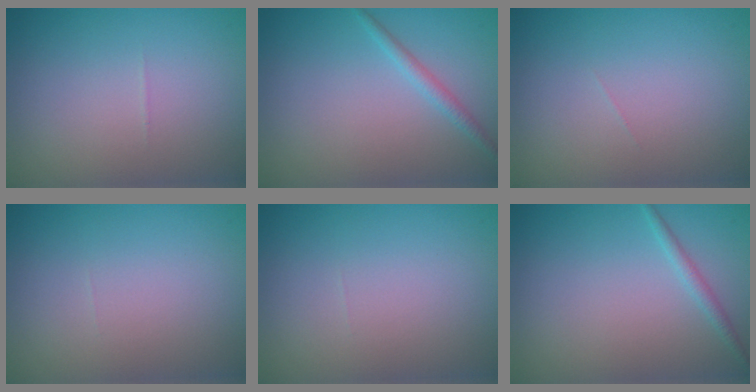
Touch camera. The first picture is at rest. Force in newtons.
{"total": 1.3, "press": 1.3, "slide": 0.0}
{"total": 0.0}
{"total": 0.0}
{"total": 0.0}
{"total": 1.1, "press": 1.1, "slide": 0.1}